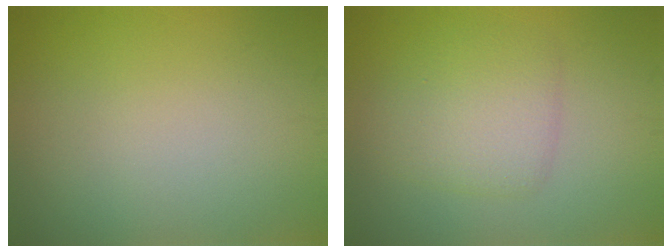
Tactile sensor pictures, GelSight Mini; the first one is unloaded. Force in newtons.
{"total": 3.6, "press": 3.6, "slide": 0.2}